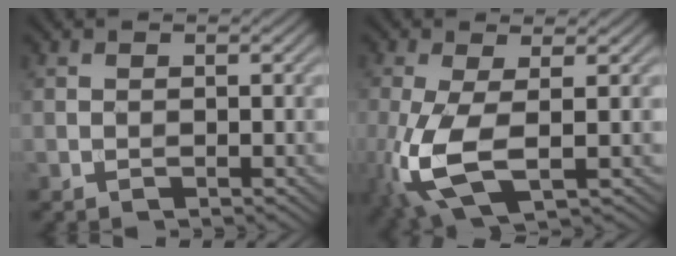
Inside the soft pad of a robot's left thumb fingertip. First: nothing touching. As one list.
[{"total": 9.8, "force": [-2.0, 3.7, 8.8], "torque": [-0.219, -0.015, -0.036]}]